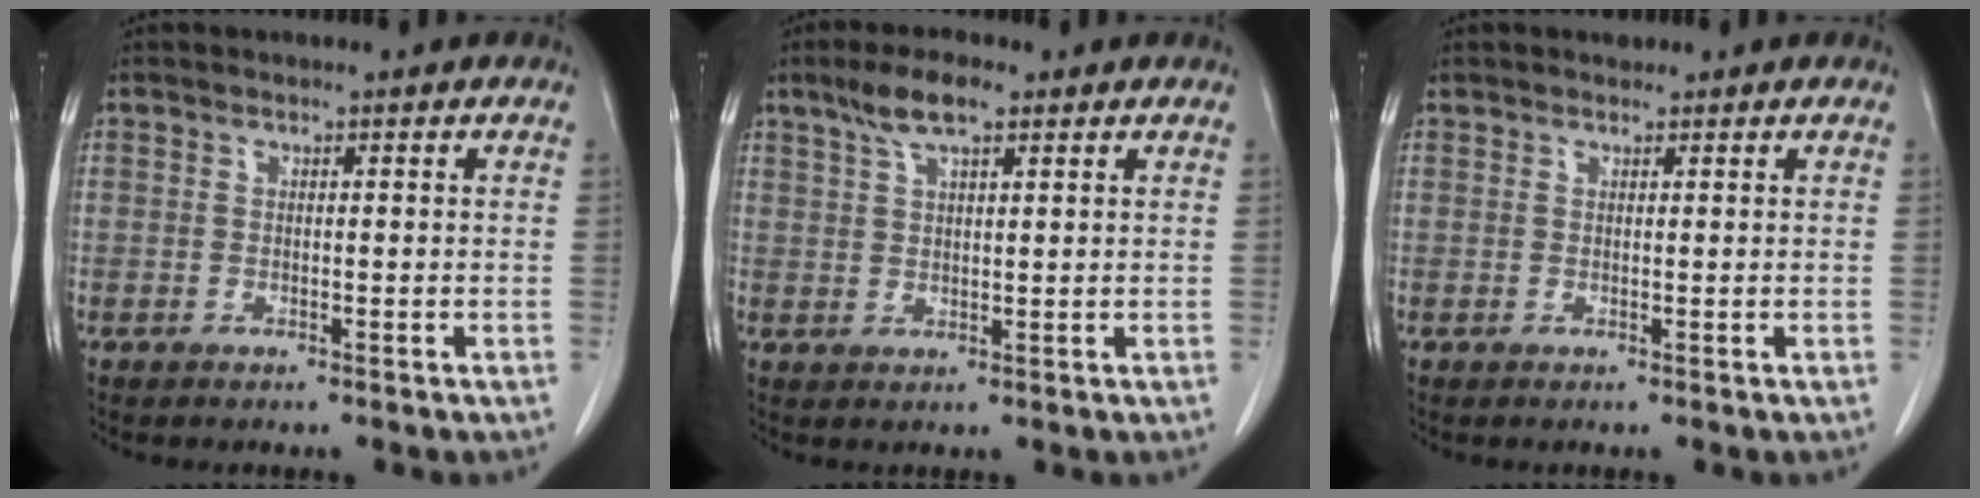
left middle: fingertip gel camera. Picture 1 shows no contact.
{"total": 5.3, "force": [3.5, 1.2, 3.8], "torque": [-0.081, 0.012, 0.066]}
{"total": 0.7, "force": [0.6, 0.3, -0.2], "torque": [-0.003, 0.006, 0.011]}